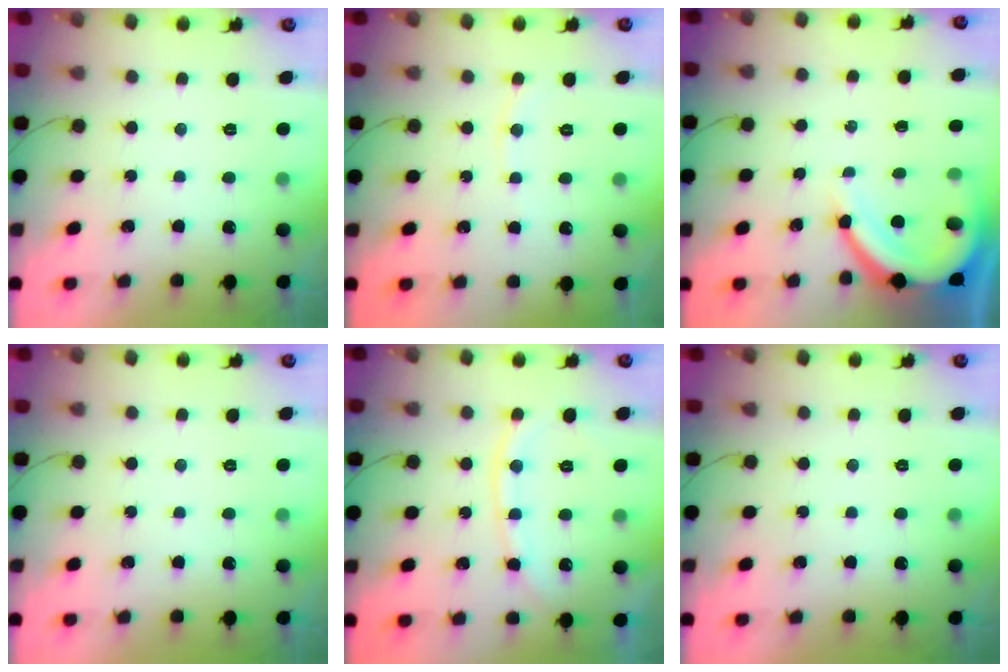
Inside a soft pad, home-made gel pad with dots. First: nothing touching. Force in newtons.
{"total": 4.9, "press": 4.9, "slide": 0.6}
{"total": 10.9, "press": 10.8, "slide": 1.2}
{"total": 0.0}
{"total": 11.1, "press": 11.0, "slide": 1.6}
{"total": 0.0}